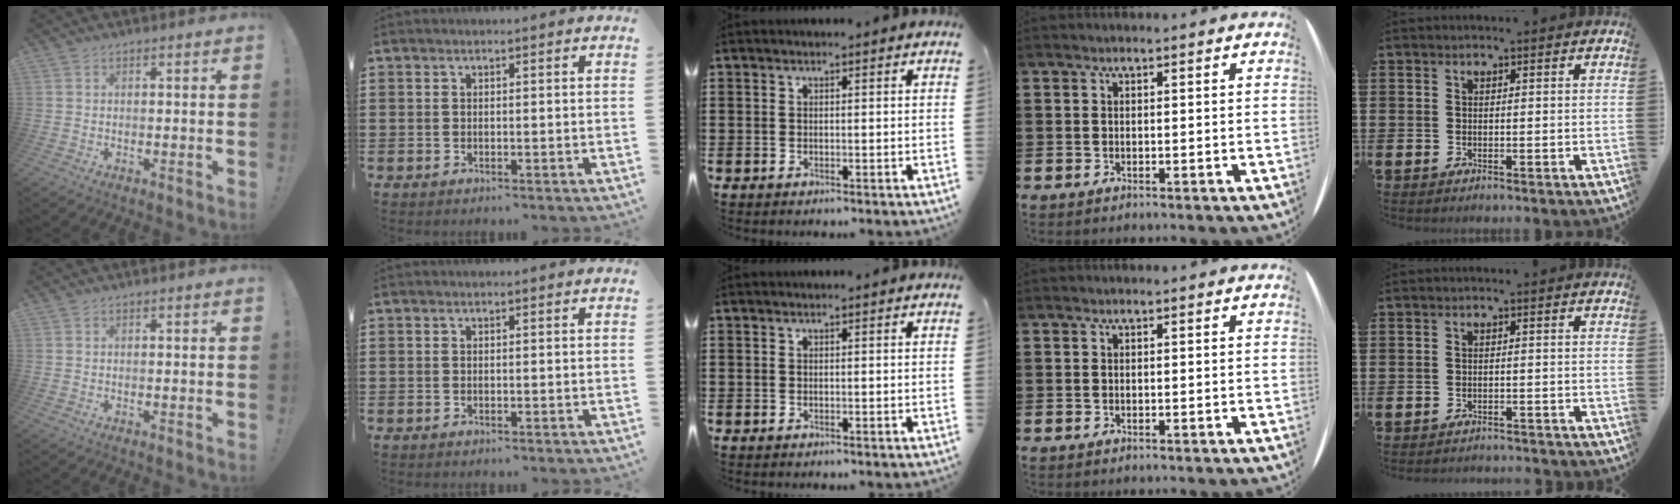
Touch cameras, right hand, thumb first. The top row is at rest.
{"little": {"total": 1.1, "force": [-1.1, 0.0, 0.0], "torque": [-0.003, 0.002, -0.022]}}